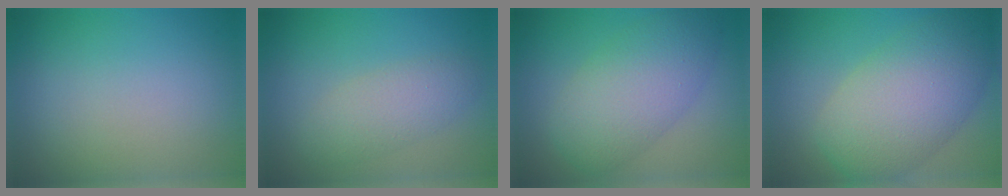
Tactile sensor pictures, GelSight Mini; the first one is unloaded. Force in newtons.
{"total": 3.0, "press": 3.0, "slide": 0.1}
{"total": 6.5, "press": 6.5, "slide": 0.1}
{"total": 9.2, "press": 9.2, "slide": 0.4}